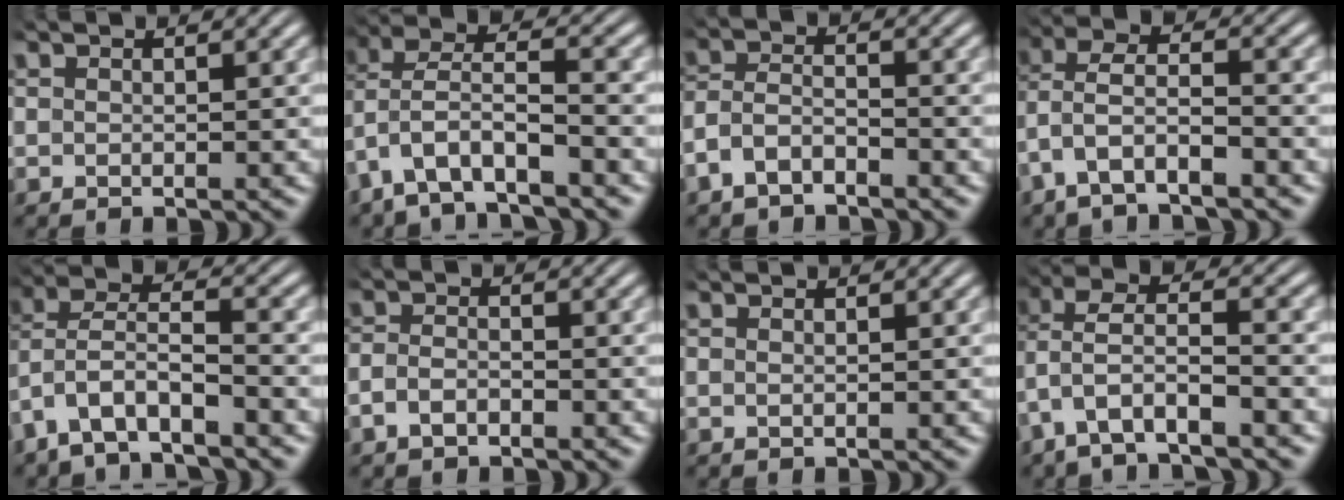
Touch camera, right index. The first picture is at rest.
{"total": 4.0, "force": [-0.7, 2.7, 2.9], "torque": [-0.082, -0.013, -0.006]}
{"total": 4.6, "force": [-2.3, 3.6, 1.9], "torque": [-0.058, -0.010, -0.041]}
{"total": 3.7, "force": [-0.4, 2.6, 2.6], "torque": [-0.078, -0.017, 0.000]}
{"total": 4.9, "force": [-1.0, 3.9, 2.9], "torque": [-0.089, -0.016, -0.012]}
{"total": 2.0, "force": [-1.2, 1.1, 1.0], "torque": [-0.029, -0.002, -0.020]}
{"total": 0.0}
{"total": 4.0, "force": [-0.3, 2.6, 3.0], "torque": [-0.086, -0.012, 0.001]}